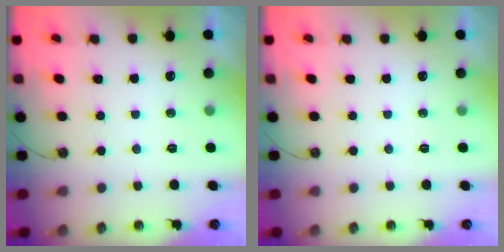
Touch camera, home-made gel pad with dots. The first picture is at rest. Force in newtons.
{"total": 0.0}